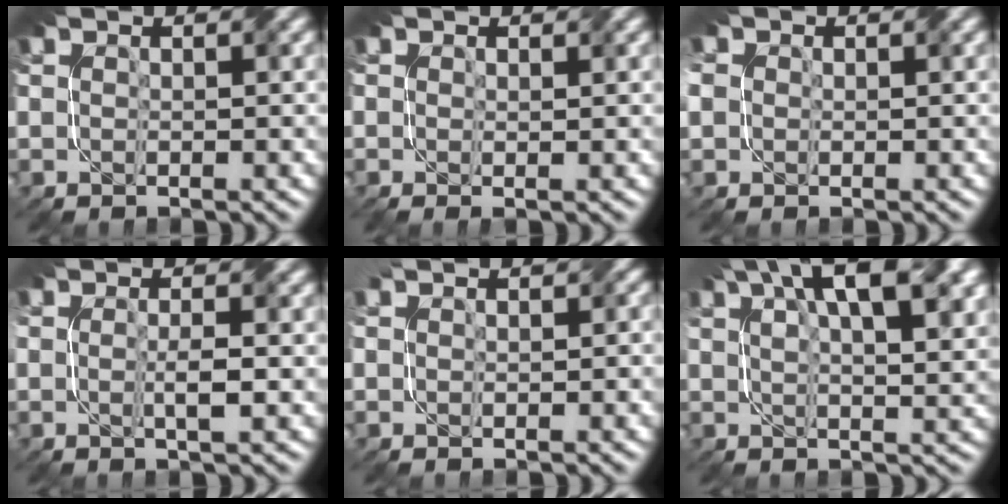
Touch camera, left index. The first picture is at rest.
{"total": 0.6, "force": [0.0, 0.1, 0.6], "torque": [-0.011, -0.006, 0.000]}
{"total": 3.8, "force": [0.0, 3.3, 2.0], "torque": [-0.053, 0.005, 0.000]}
{"total": 1.6, "force": [-0.1, 0.0, 1.6], "torque": [-0.030, 0.004, -0.005]}
{"total": 1.5, "force": [0.2, 0.9, 1.3], "torque": [-0.010, 0.001, 0.000]}
{"total": 8.7, "force": [4.2, 2.9, 7.0], "torque": [-0.099, 0.023, 0.063]}